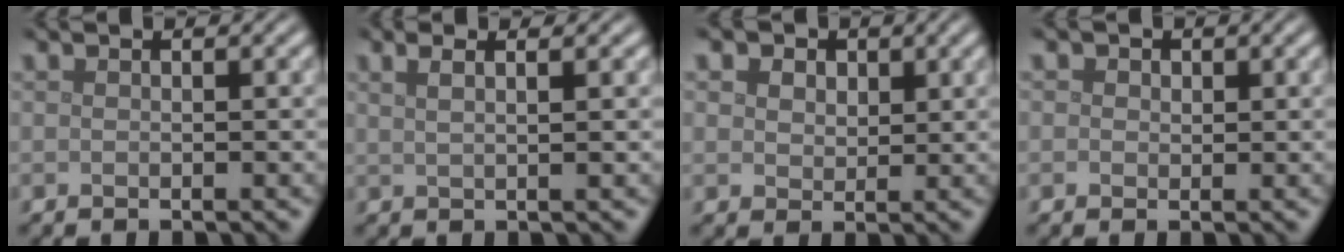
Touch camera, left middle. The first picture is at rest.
{"total": 3.3, "force": [1.8, 1.4, 2.4], "torque": [-0.020, 0.012, 0.001]}
{"total": 5.3, "force": [2.9, 3.6, 2.6], "torque": [-0.060, 0.008, 0.034]}
{"total": 1.1, "force": [0.4, 1.0, 0.4], "torque": [-0.004, 0.000, 0.000]}